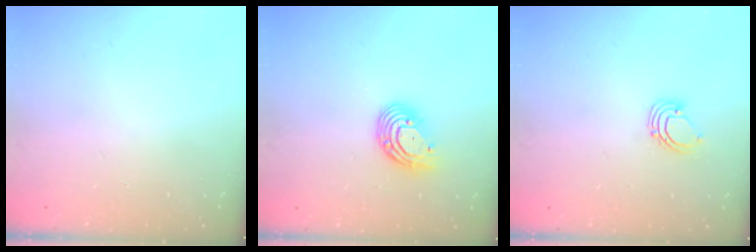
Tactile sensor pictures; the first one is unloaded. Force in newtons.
{"total": 10.3, "press": 10.3, "slide": 1.0}
{"total": 2.6, "press": 2.6, "slide": 0.2}